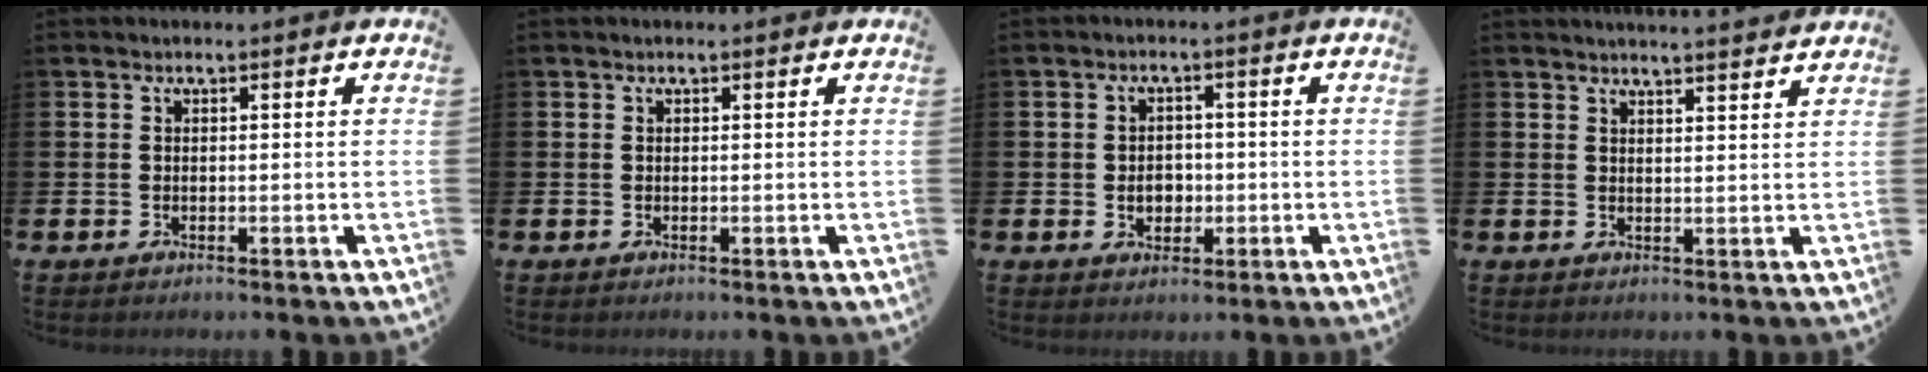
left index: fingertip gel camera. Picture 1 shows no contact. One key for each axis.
{"total": 0.0}
{"total": 2.9, "fx": -0.5, "fy": 2.3, "fz": 1.7, "tx": -0.020, "ty": 0.000, "tz": -0.015}
{"total": 3.0, "fx": 2.9, "fy": -0.5, "fz": 0.0, "tx": -0.005, "ty": -0.017, "tz": 0.054}